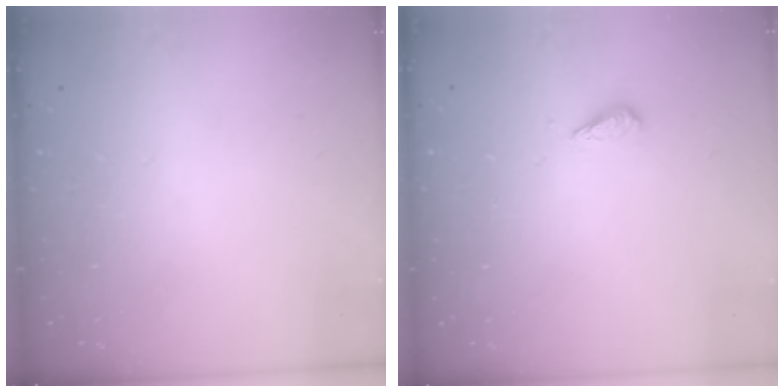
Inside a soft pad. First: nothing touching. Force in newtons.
{"total": 3.0, "press": 2.9, "slide": 0.6}